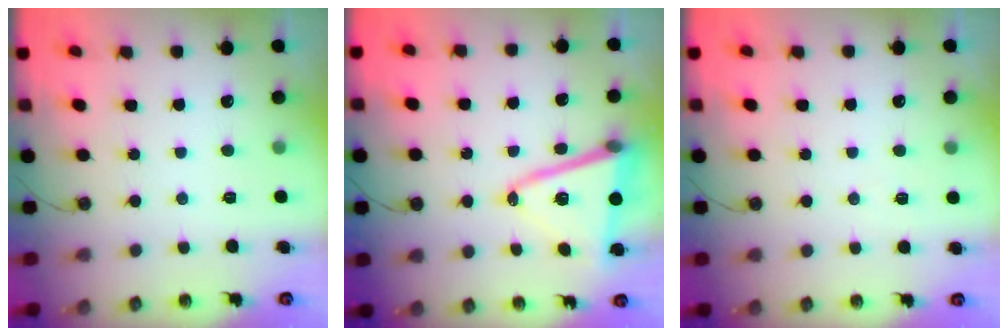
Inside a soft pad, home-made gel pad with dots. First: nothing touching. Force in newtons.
{"total": 14.2, "press": 13.9, "slide": 3.1}
{"total": 5.1, "press": 5.0, "slide": 0.6}